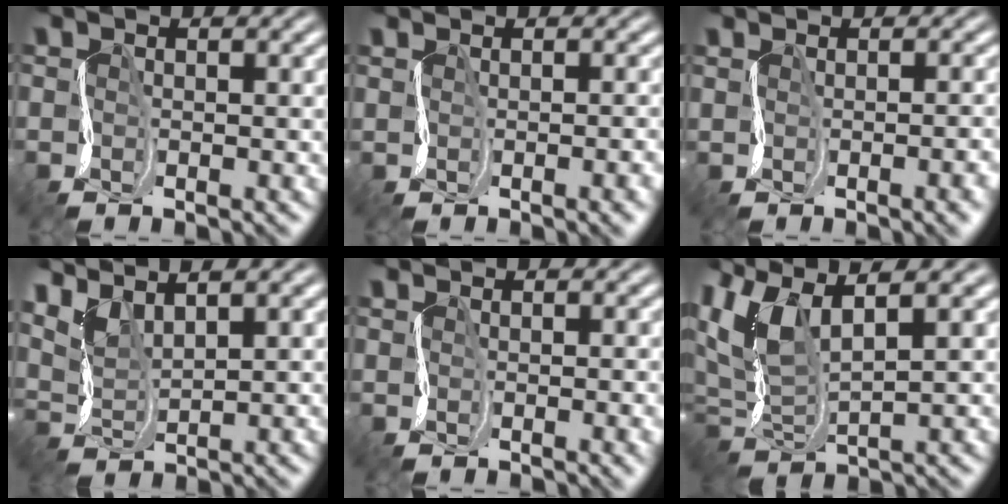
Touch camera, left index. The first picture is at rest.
{"total": 3.0, "force": [-0.2, 1.6, 2.5], "torque": [-0.004, 0.011, 0.008]}
{"total": 4.1, "force": [-0.6, 2.1, 3.5], "torque": [-0.007, 0.010, 0.006]}
{"total": 3.9, "force": [3.7, 0.7, 1.2], "torque": [-0.045, 0.005, 0.079]}
{"total": 0.9, "force": [0.4, 0.4, 0.7], "torque": [0.004, 0.001, 0.011]}
{"total": 5.9, "force": [4.2, 2.0, 3.6], "torque": [-0.103, 0.012, 0.080]}